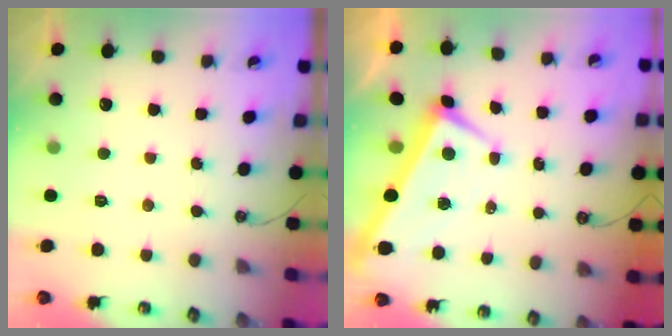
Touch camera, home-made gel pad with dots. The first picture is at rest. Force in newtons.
{"total": 0.9, "press": 0.6, "slide": 0.8}